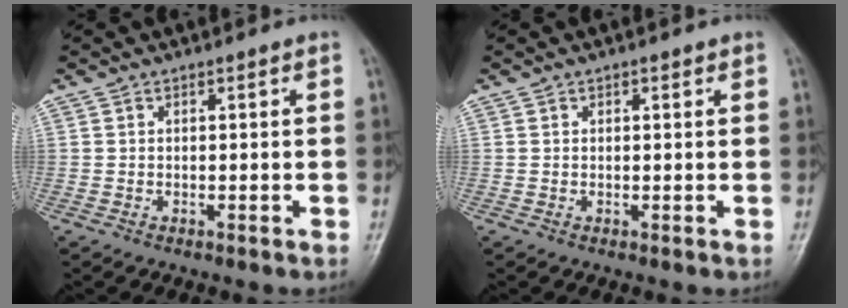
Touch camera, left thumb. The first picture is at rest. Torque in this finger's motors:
{"motor_torque": [-0.32, -0.09, -0.20, -0.09, 0.03]}